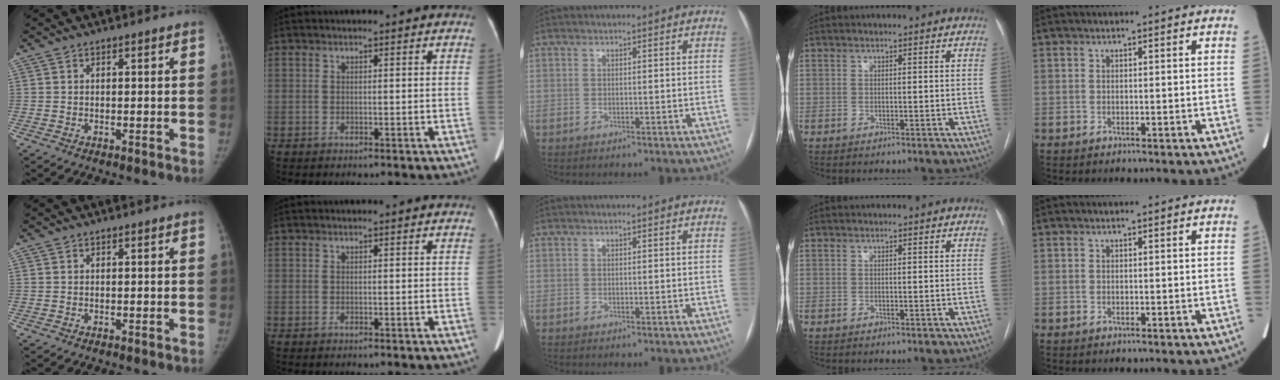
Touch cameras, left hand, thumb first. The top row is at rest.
{}